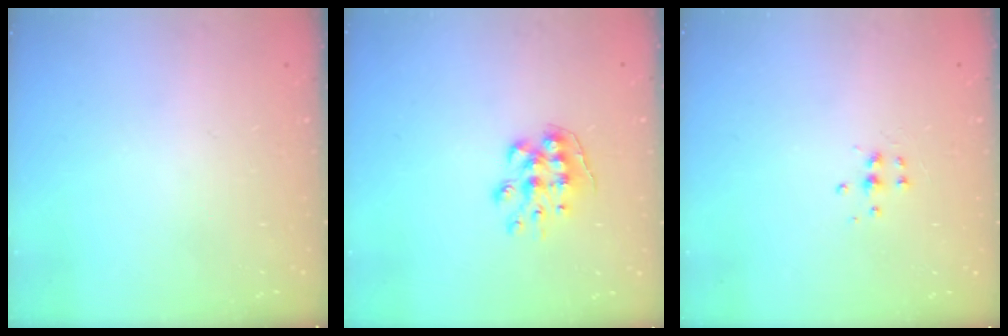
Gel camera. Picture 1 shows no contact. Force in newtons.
{"total": 8.7, "press": 8.7, "slide": 0.6}
{"total": 4.7, "press": 4.7, "slide": 0.4}